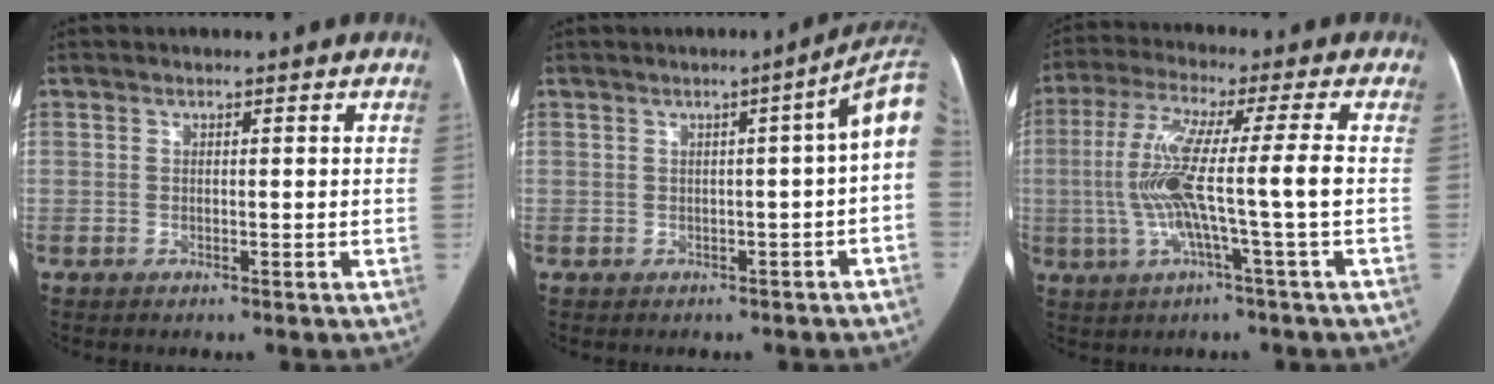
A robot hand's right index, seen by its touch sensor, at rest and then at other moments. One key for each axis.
{"total": 6.8, "fx": 1.1, "fy": 0.0, "fz": 6.7, "tx": -0.068, "ty": 0.021, "tz": 0.002}
{"total": 11.9, "fx": -1.3, "fy": -1.1, "fz": 11.8, "tx": -0.235, "ty": 0.010, "tz": -0.029}